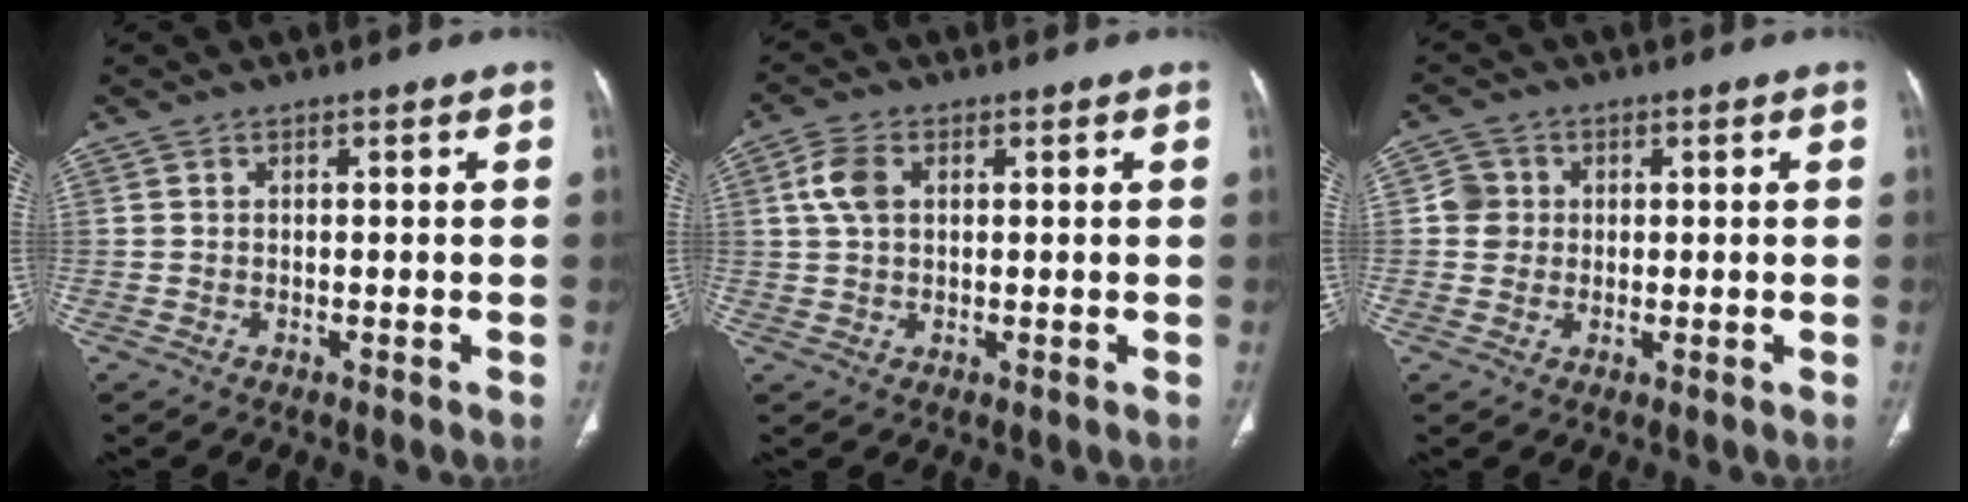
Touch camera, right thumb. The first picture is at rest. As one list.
[{"total": 5.0, "force": [1.3, 3.2, 3.6], "torque": [-0.078, 0.007, 0.025]}, {"total": 3.6, "force": [0.4, 3.5, 0.7], "torque": [0.010, 0.005, 0.004]}]